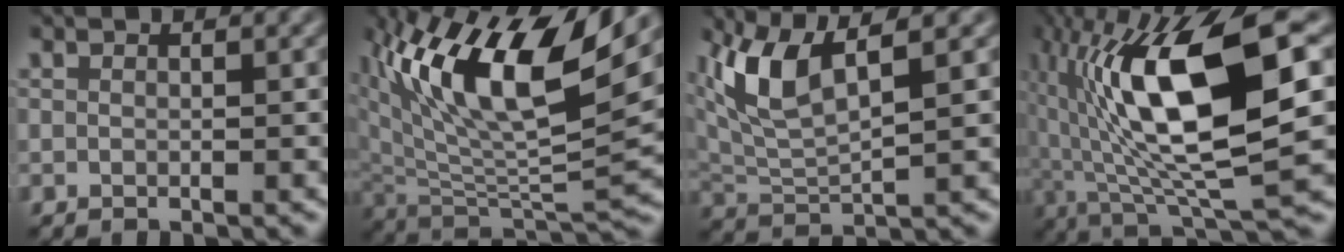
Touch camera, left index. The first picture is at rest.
{"total": 13.7, "force": [7.0, 4.6, 10.8], "torque": [-0.208, 0.005, 0.130]}
{"total": 6.5, "force": [3.1, 2.1, 5.3], "torque": [-0.122, 0.004, 0.064]}
{"total": 14.1, "force": [2.1, 3.9, 13.4], "torque": [-0.235, 0.002, 0.037]}